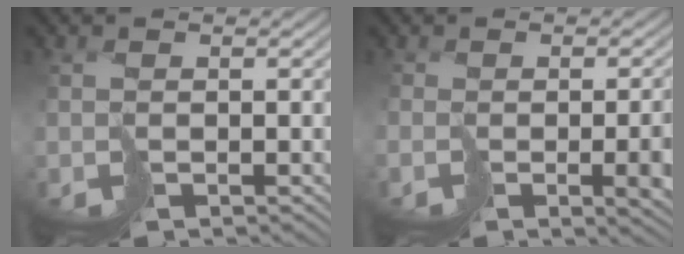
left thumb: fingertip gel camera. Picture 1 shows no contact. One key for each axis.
{"total": 4.1, "fx": -1.6, "fy": 0.8, "fz": 3.7, "tx": -0.046, "ty": -0.014, "tz": -0.011}